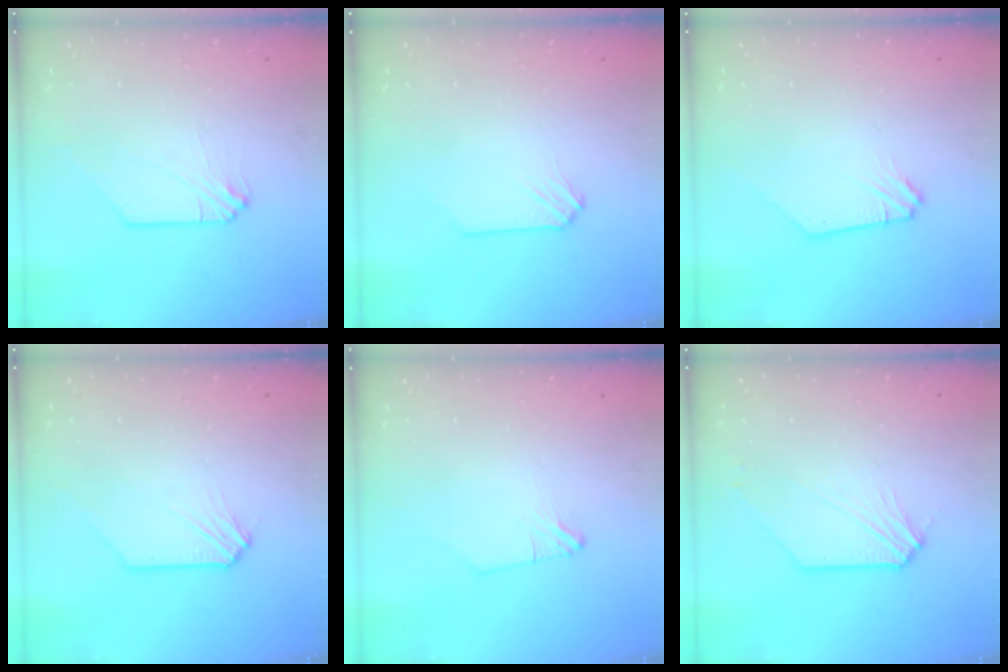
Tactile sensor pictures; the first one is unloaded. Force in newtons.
{"total": 0.0}
{"total": 0.8, "press": 0.7, "slide": 0.1}
{"total": 0.5, "press": 0.5, "slide": 0.1}
{"total": 1.0, "press": 1.0, "slide": 0.1}
{"total": 3.3, "press": 3.3, "slide": 0.5}